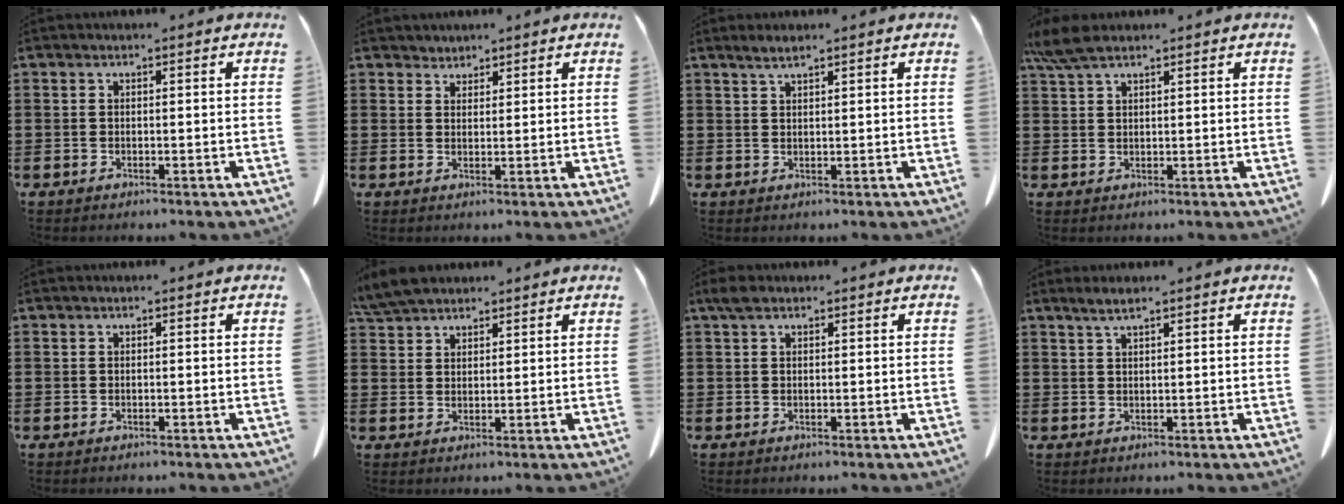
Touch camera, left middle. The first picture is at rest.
{"total": 1.8, "force": [1.7, 0.6, -0.2], "torque": [-0.002, 0.001, 0.035]}
{"total": 1.8, "force": [1.4, 0.1, 1.1], "torque": [-0.024, 0.000, 0.026]}
{"total": 4.8, "force": [3.3, 1.2, 3.2], "torque": [-0.078, 0.000, 0.060]}
{"total": 0.0}
{"total": 5.2, "force": [4.7, 1.4, 1.7], "torque": [-0.048, -0.004, 0.092]}
{"total": 1.6, "force": [1.0, 0.8, 1.1], "torque": [-0.026, 0.005, 0.018]}
{"total": 2.0, "force": [1.5, 0.1, 1.3], "torque": [-0.029, 0.001, 0.026]}